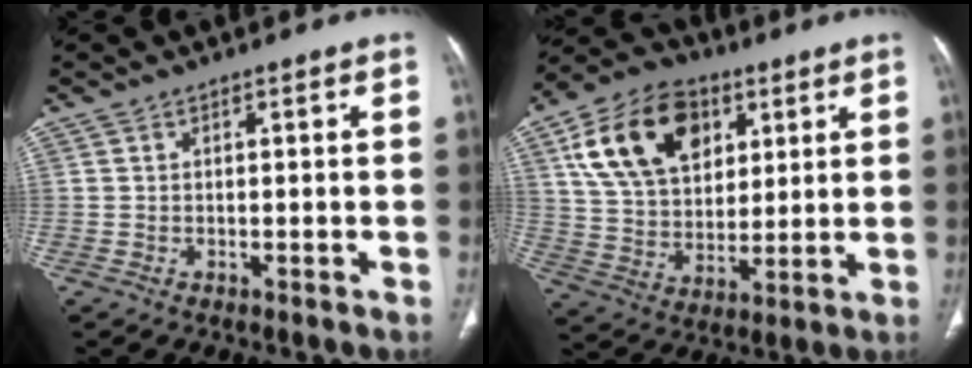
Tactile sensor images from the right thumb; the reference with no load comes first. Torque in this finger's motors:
{"motor_torque": [-0.43, 1.87, 0.56, 0.10, 0.01]}